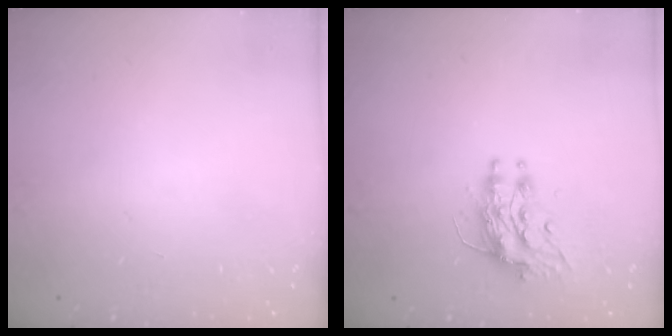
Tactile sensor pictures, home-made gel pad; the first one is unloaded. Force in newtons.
{"total": 10.2, "press": 10.2, "slide": 0.7}